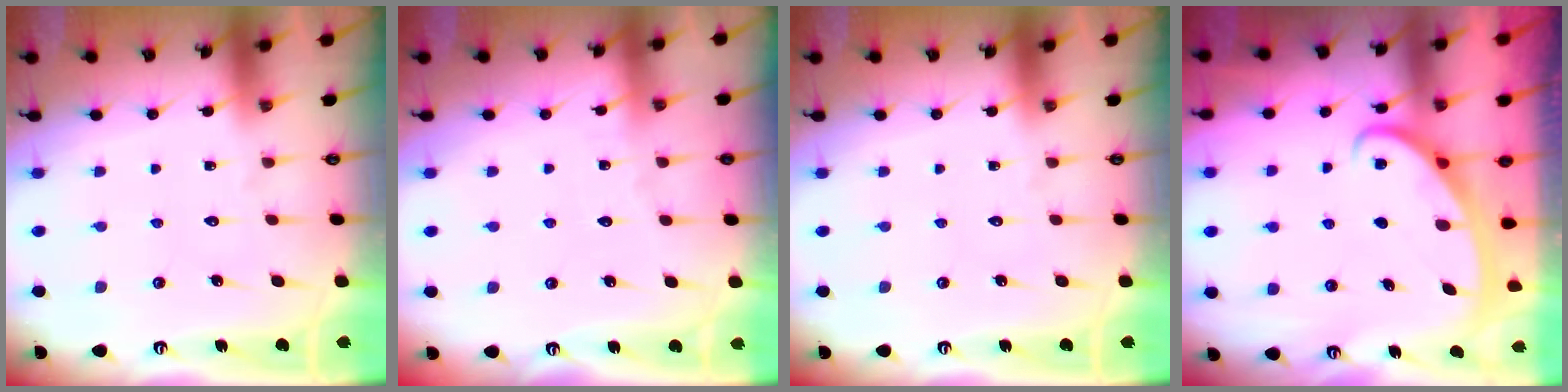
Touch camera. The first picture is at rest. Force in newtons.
{"total": 2.5, "press": 2.5, "slide": 0.3}
{"total": 0.0}
{"total": 2.7, "press": 2.7, "slide": 0.4}